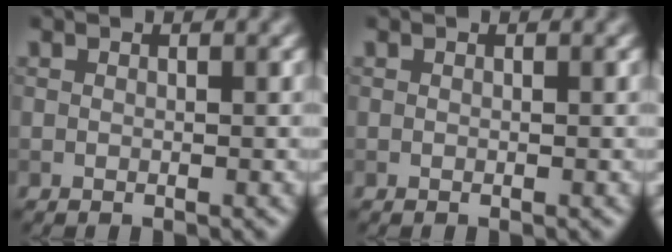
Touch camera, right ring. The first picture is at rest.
{"total": 0.0}